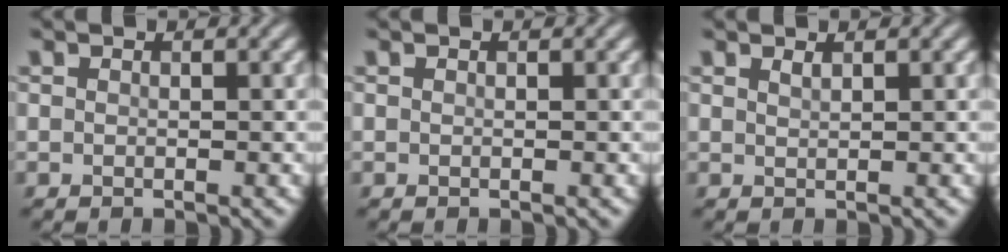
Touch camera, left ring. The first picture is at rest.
{"total": 0.0}
{"total": 0.6, "force": [0.5, 0.1, 0.3], "torque": [-0.003, -0.001, 0.011]}